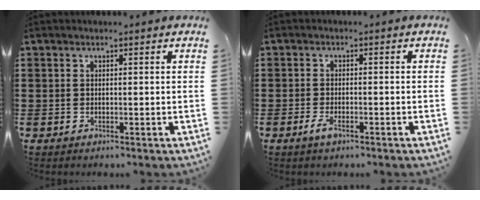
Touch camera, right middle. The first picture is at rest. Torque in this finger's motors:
{"motor_torque": [0.73, 0.21, 0.01, 0.03]}